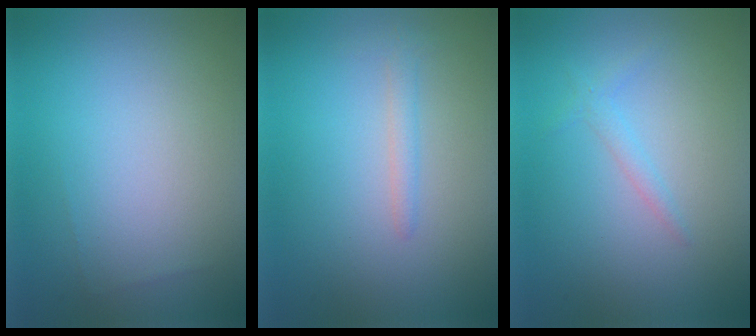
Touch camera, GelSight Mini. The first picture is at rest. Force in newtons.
{"total": 1.3, "press": 1.3, "slide": 0.1}
{"total": 1.1, "press": 1.1, "slide": 0.1}